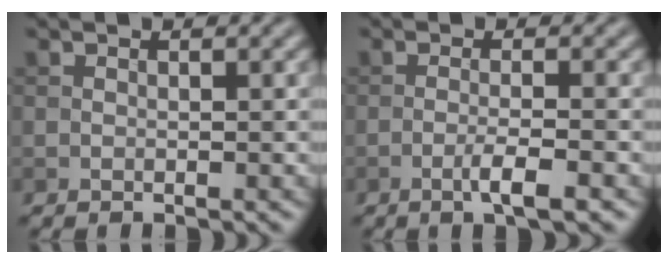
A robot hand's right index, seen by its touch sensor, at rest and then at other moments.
{"total": 2.8, "force": [-1.3, 0.4, 2.5], "torque": [-0.040, 0.006, -0.028]}